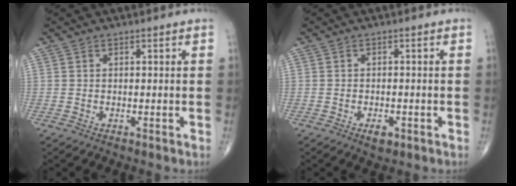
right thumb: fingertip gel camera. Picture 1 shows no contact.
{"total": 2.4, "force": [-1.2, 1.2, 1.7], "torque": [-0.022, 0.002, -0.016]}